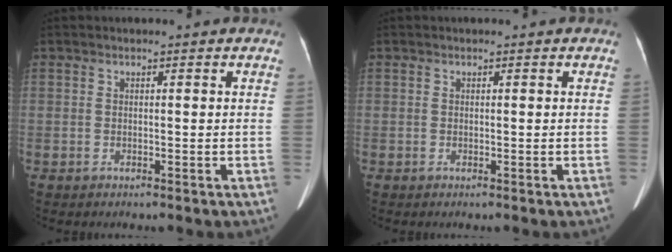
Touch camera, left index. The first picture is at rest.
{"total": 0.0}